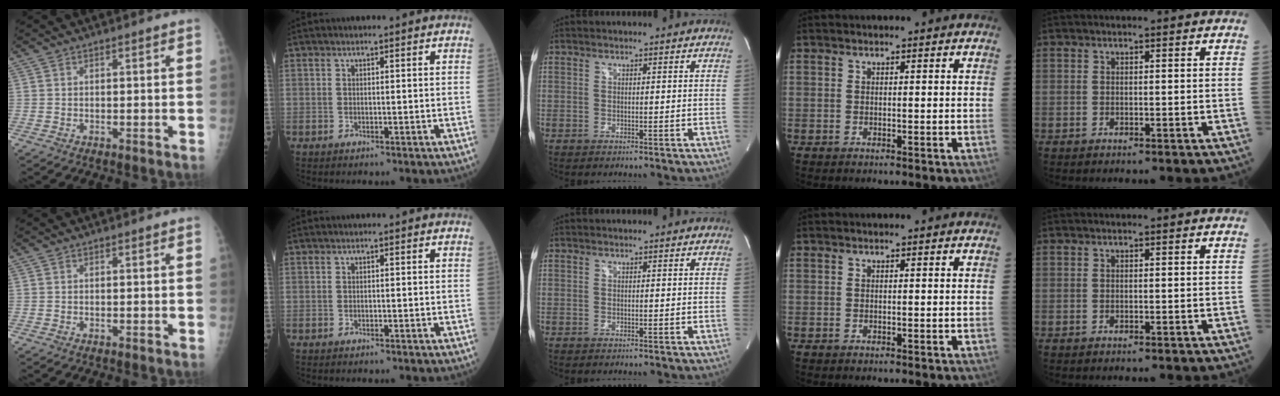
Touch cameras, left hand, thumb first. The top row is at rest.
{}